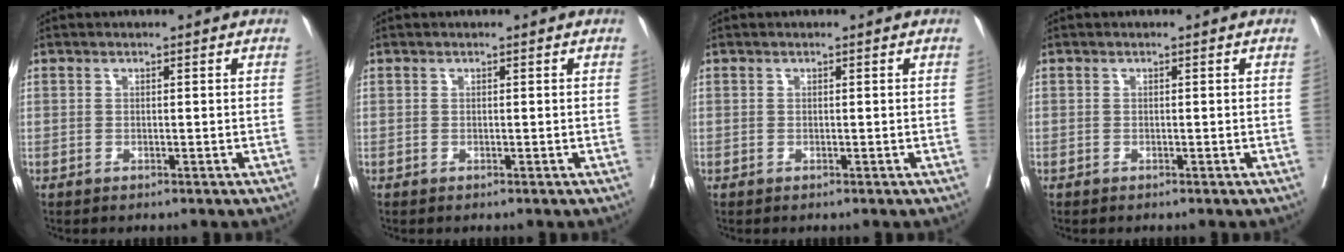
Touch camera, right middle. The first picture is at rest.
{"total": 0.0}
{"total": 0.0}
{"total": 0.0}